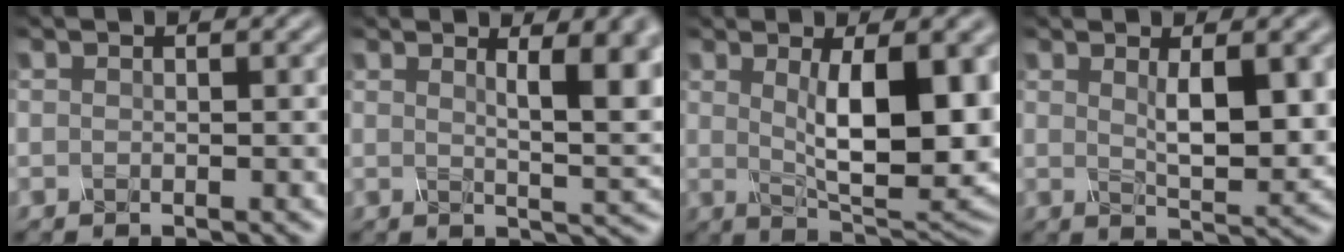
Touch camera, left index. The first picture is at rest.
{"total": 7.0, "force": [2.3, 1.9, 6.3], "torque": [-0.066, -0.003, 0.034]}
{"total": 10.2, "force": [1.5, 3.3, 9.5], "torque": [-0.139, -0.011, 0.031]}
{"total": 4.8, "force": [1.3, 1.3, 4.4], "torque": [-0.073, -0.004, 0.027]}